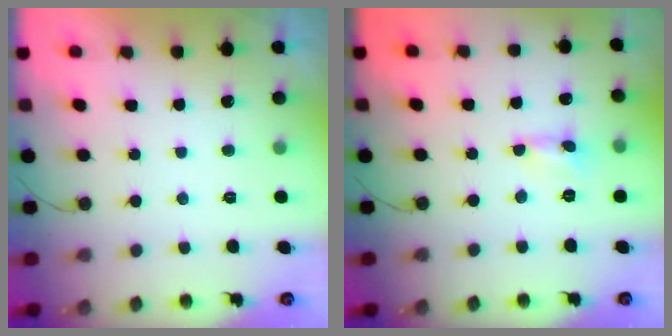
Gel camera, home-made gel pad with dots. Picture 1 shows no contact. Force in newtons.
{"total": 0.0}